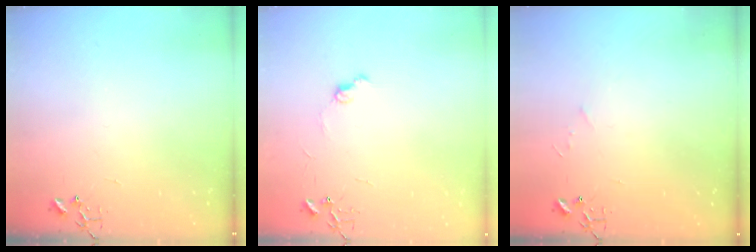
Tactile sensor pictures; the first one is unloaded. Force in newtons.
{"total": 5.8, "press": 5.7, "slide": 0.6}
{"total": 3.5, "press": 3.5, "slide": 0.4}